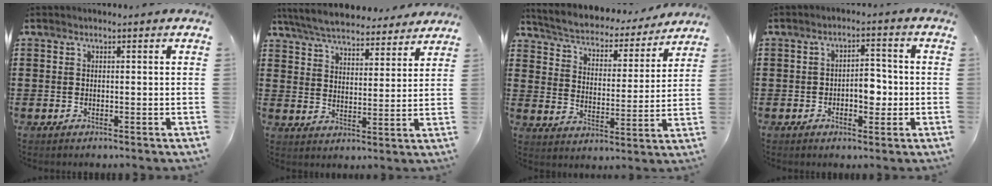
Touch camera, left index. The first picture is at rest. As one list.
[{"total": 6.1, "force": [6.0, 0.7, 1.3], "torque": [-0.054, -0.032, 0.106]}, {"total": 3.8, "force": [3.7, 0.5, 0.7], "torque": [-0.037, -0.030, 0.055]}, {"total": 4.6, "force": [-1.1, 2.5, 3.6], "torque": [-0.053, 0.002, -0.028]}]